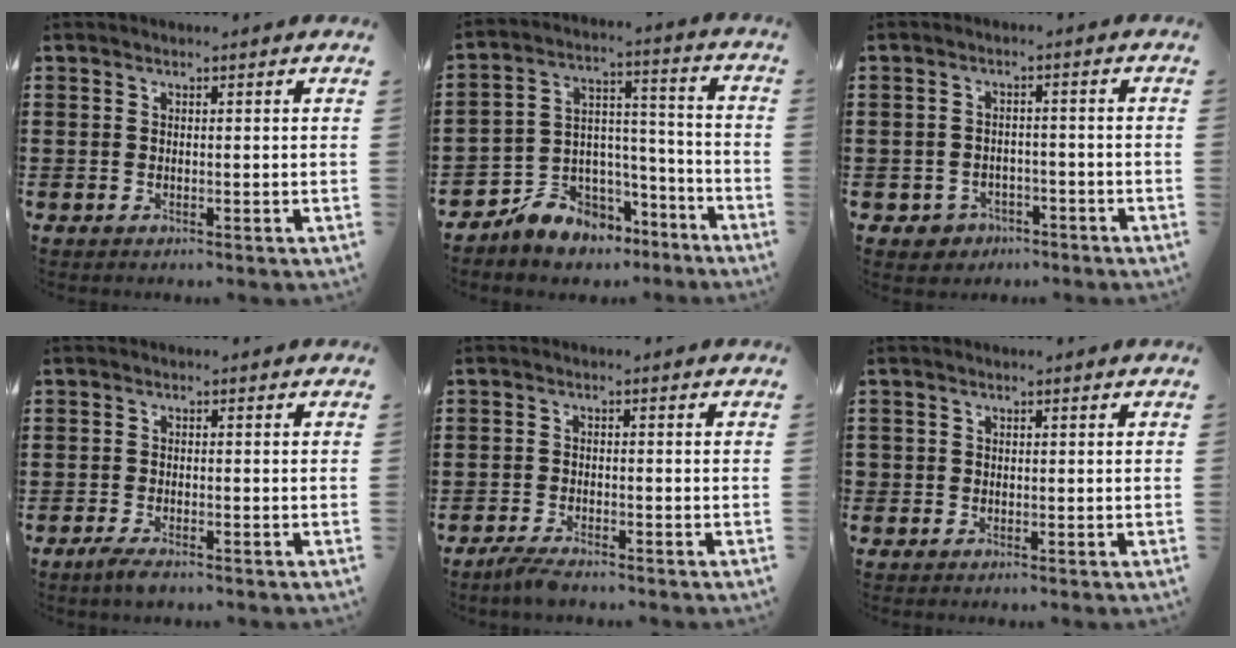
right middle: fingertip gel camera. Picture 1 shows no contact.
{"total": 6.9, "force": [-6.0, 3.5, -0.3], "torque": [-0.010, 0.012, -0.117]}
{"total": 2.3, "force": [-2.0, 1.3, 0.0], "torque": [-0.010, 0.002, -0.044]}
{"total": 2.0, "force": [-1.4, 0.4, 1.4], "torque": [-0.040, -0.008, -0.029]}
{"total": 2.4, "force": [-2.2, 0.2, 1.0], "torque": [-0.034, -0.003, -0.047]}
{"total": 0.8, "force": [-0.1, 0.8, 0.1], "torque": [-0.004, 0.005, -0.004]}